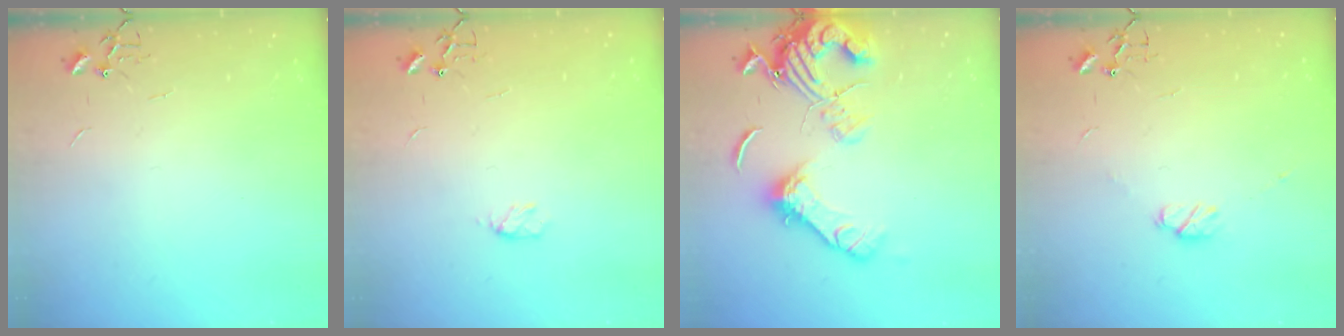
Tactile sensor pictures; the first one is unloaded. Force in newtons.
{"total": 3.9, "press": 3.8, "slide": 0.6}
{"total": 16.5, "press": 16.4, "slide": 2.4}
{"total": 3.7, "press": 3.6, "slide": 0.7}